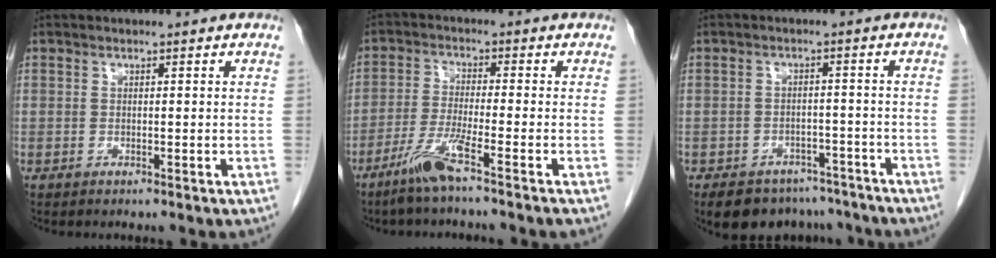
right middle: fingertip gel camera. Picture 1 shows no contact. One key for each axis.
{"total": 6.0, "fx": -4.1, "fy": -1.0, "fz": 4.3, "tx": -0.092, "ty": -0.016, "tz": -0.089}
{"total": 10.5, "fx": -8.6, "fy": 5.5, "fz": 2.5, "tx": -0.030, "ty": 0.007, "tz": -0.108}